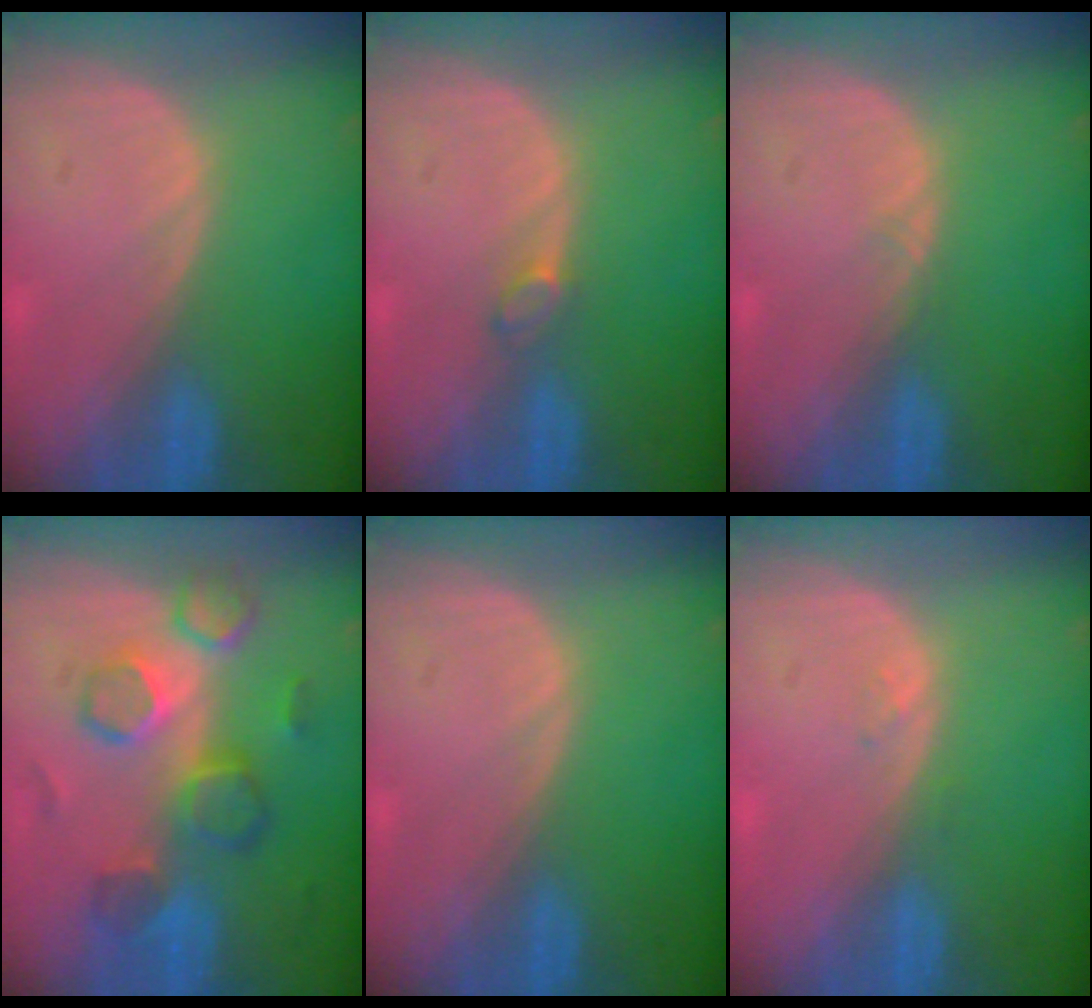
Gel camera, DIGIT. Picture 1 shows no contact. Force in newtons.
{"total": 1.4, "press": 1.4, "slide": 0.2}
{"total": 0.5, "press": 0.5, "slide": 0.1}
{"total": 8.7, "press": 8.4, "slide": 2.0}
{"total": 0.0}
{"total": 0.9, "press": 0.8, "slide": 0.4}